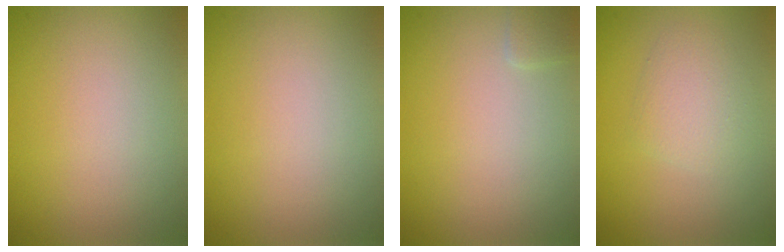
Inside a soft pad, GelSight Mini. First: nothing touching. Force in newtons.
{"total": 0.0}
{"total": 0.8, "press": 0.8, "slide": 0.1}
{"total": 2.3, "press": 2.3, "slide": 0.1}